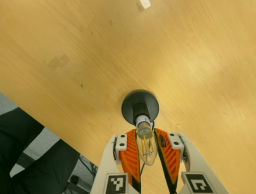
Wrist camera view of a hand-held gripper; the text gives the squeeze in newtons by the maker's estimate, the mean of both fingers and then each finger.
{"total": 15.5, "left": 14.8, "right": 16.2}